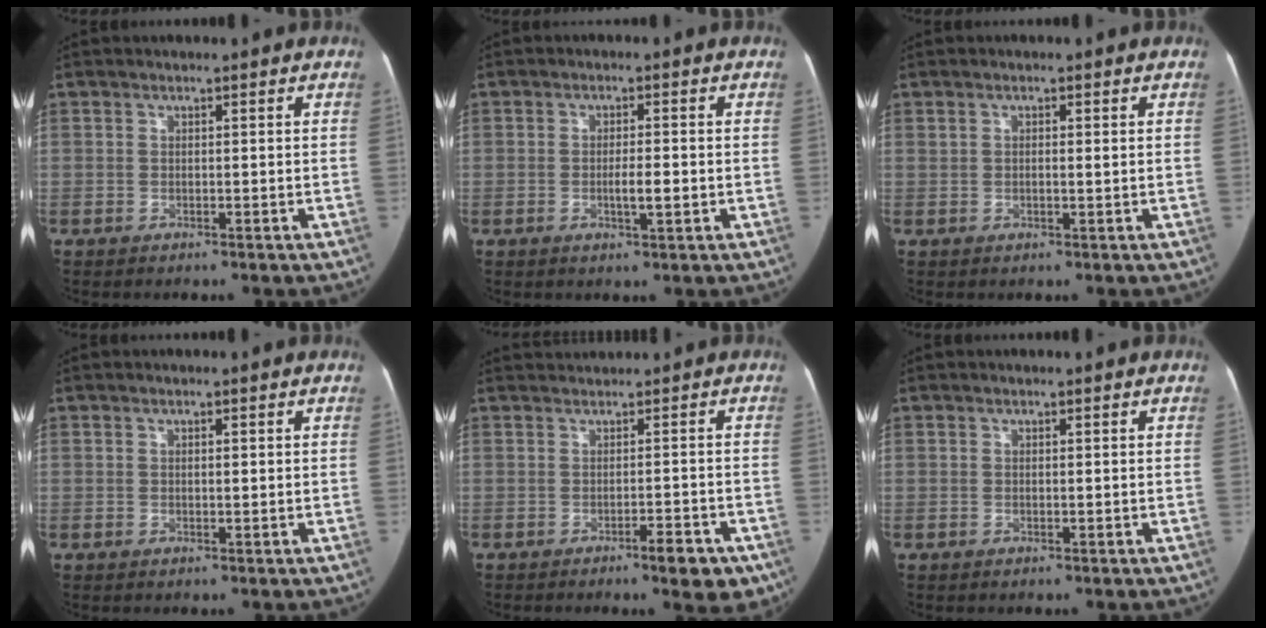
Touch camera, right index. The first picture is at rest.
{"total": 3.0, "force": [-0.7, 0.4, 2.9], "torque": [-0.051, 0.000, -0.010]}
{"total": 0.6, "force": [0.1, 0.1, 0.6], "torque": [-0.015, 0.007, 0.002]}
{"total": 0.5, "force": [0.1, 0.1, 0.5], "torque": [-0.007, 0.000, 0.001]}
{"total": 4.8, "force": [-1.7, 1.3, 4.3], "torque": [-0.052, 0.007, -0.018]}
{"total": 0.0}